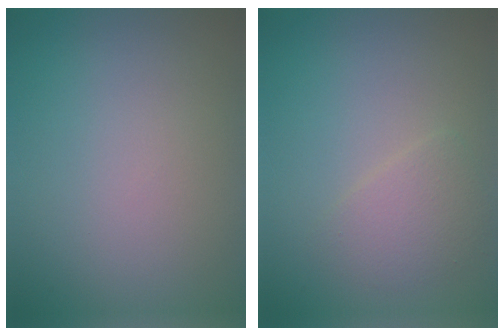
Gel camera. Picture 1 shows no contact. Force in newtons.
{"total": 2.1, "press": 2.1, "slide": 0.0}